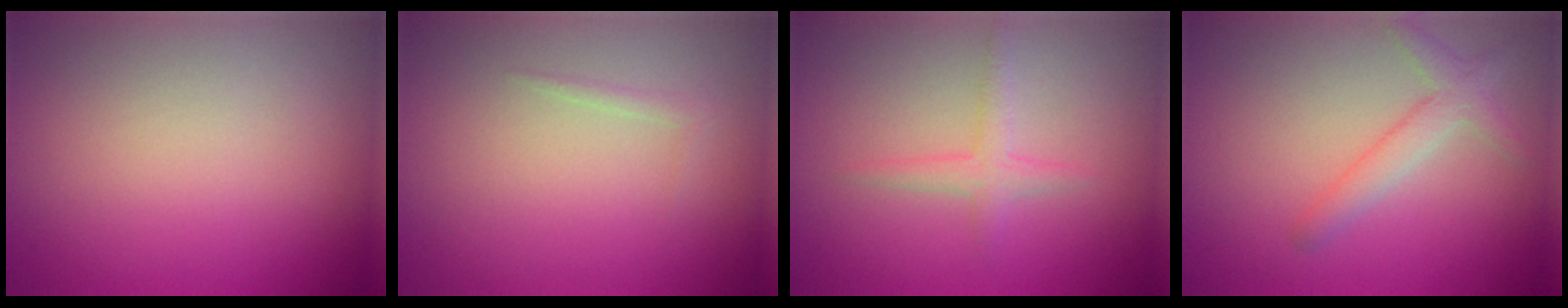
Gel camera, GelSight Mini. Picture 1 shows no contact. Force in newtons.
{"total": 0.6, "press": 0.6, "slide": 0.0}
{"total": 1.6, "press": 1.6, "slide": 0.1}
{"total": 2.4, "press": 2.4, "slide": 0.1}